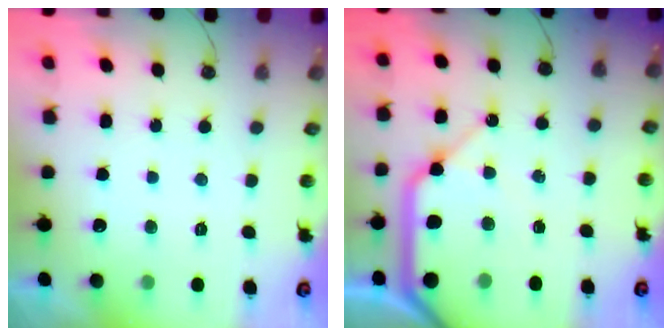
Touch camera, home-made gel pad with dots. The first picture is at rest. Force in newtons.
{"total": 18.4, "press": 18.2, "slide": 2.5}